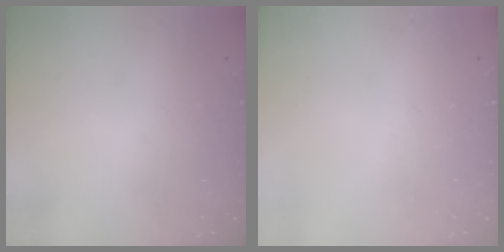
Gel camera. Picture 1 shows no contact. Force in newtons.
{"total": 0.0}